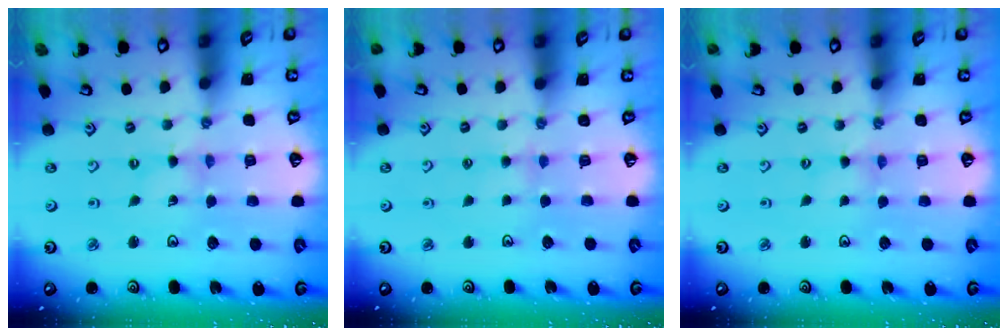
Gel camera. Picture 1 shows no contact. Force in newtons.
{"total": 2.9, "press": 2.8, "slide": 0.6}
{"total": 0.7, "press": 0.7, "slide": 0.1}